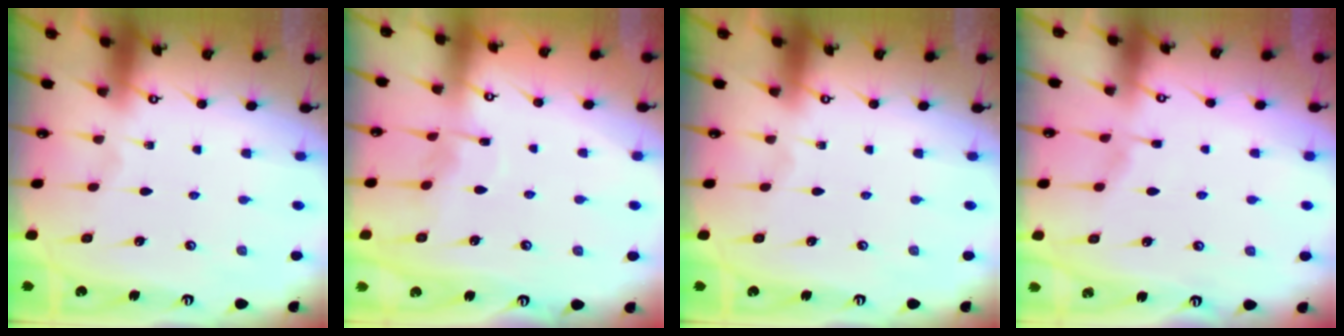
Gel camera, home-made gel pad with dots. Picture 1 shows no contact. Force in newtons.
{"total": 4.7, "press": 4.7, "slide": 0.3}
{"total": 0.0}
{"total": 1.7, "press": 1.7, "slide": 0.3}